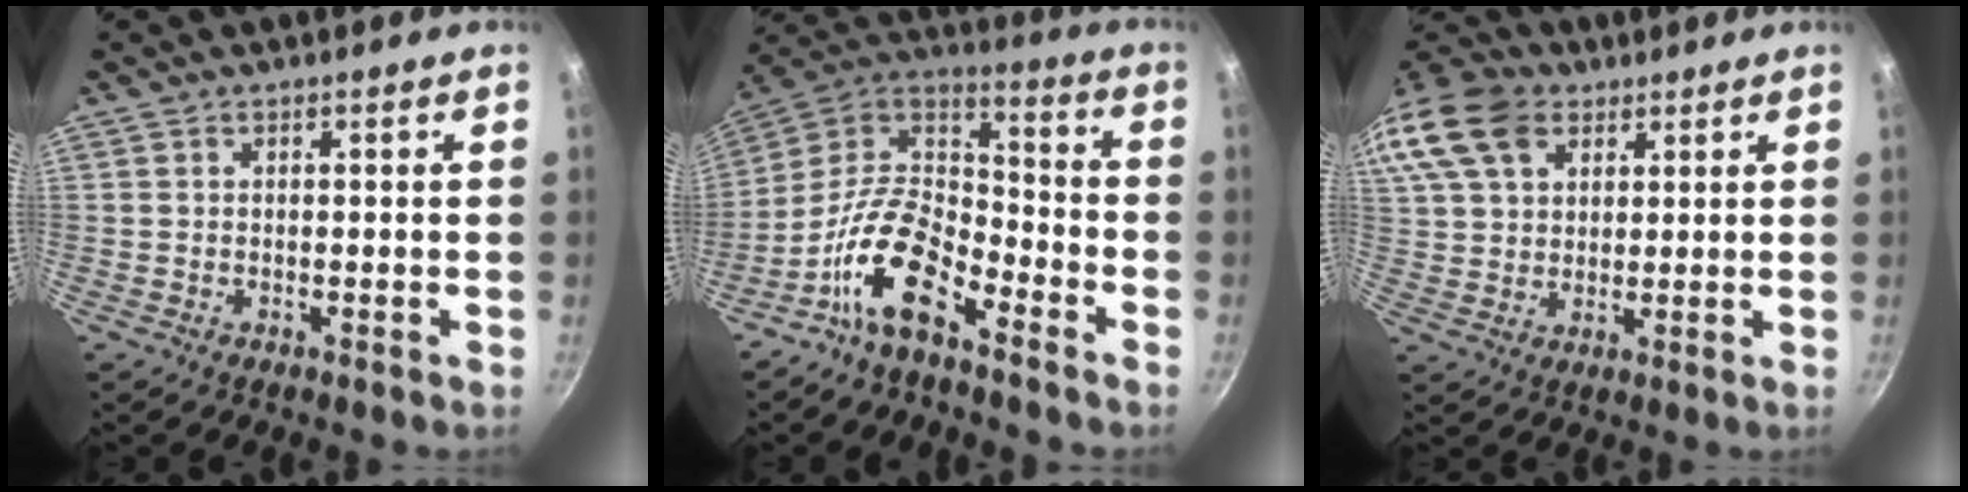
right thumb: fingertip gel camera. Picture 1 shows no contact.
{"total": 15.4, "force": [-9.2, 7.2, 10.0], "torque": [-0.177, 0.085, -0.199]}
{"total": 19.7, "force": [9.3, 13.7, 10.6], "torque": [-0.239, 0.028, 0.170]}